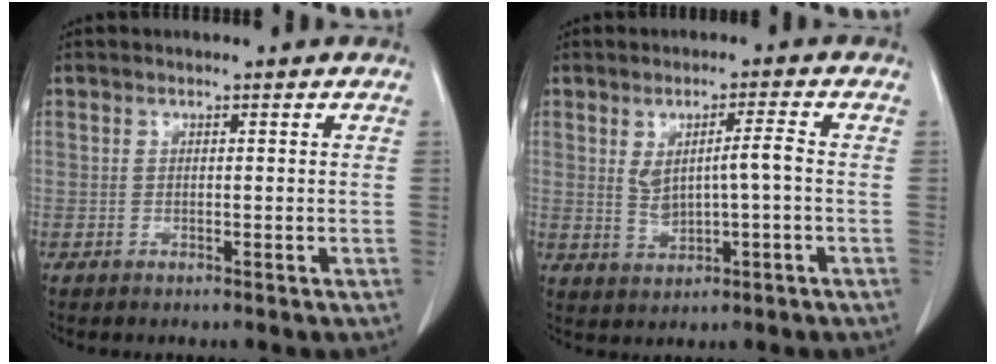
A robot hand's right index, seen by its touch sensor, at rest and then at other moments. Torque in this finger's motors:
{"motor_torque": [0.16, 0.05, 0.10, 0.05]}